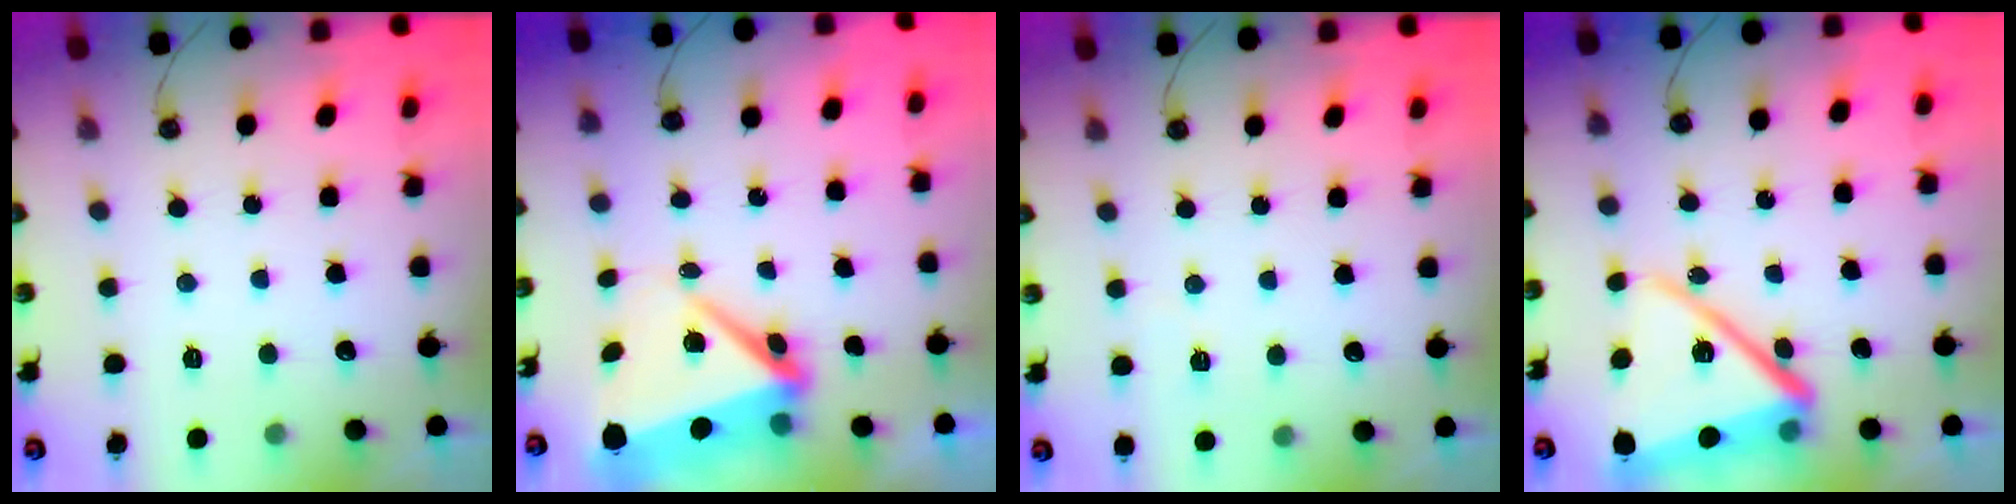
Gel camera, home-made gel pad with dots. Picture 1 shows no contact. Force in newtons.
{"total": 8.5, "press": 8.2, "slide": 2.0}
{"total": 2.1, "press": 2.1, "slide": 0.5}
{"total": 16.9, "press": 16.8, "slide": 2.0}